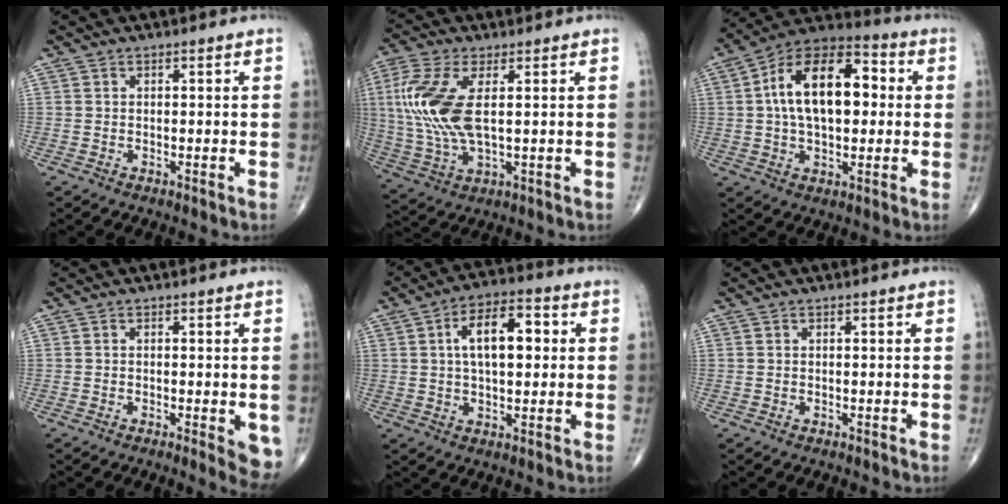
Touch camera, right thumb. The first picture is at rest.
{"total": 13.8, "force": [2.1, 5.9, 12.3], "torque": [-0.294, -0.003, 0.047]}
{"total": 18.4, "force": [2.3, 10.2, 15.1], "torque": [-0.232, 0.032, 0.030]}
{"total": 5.4, "force": [-1.7, 1.5, 4.9], "torque": [-0.048, -0.010, -0.023]}
{"total": 11.4, "force": [2.0, 5.7, 9.6], "torque": [-0.140, 0.017, 0.029]}
{"total": 0.0}